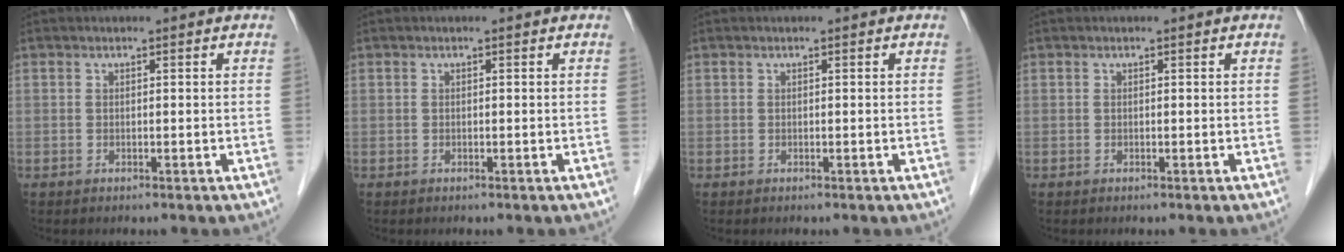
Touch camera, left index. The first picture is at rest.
{"total": 0.0}
{"total": 0.0}
{"total": 0.0}